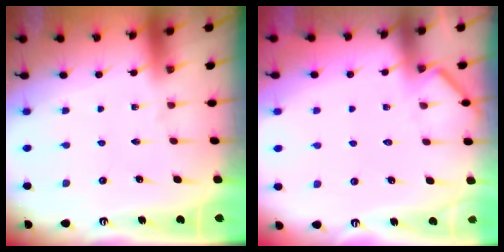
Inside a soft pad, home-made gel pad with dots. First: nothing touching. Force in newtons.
{"total": 3.6, "press": 3.6, "slide": 0.3}